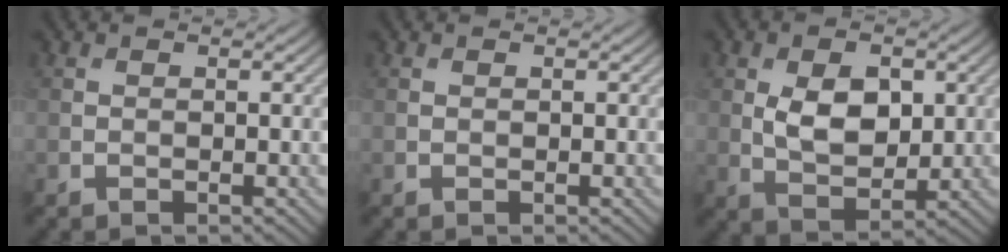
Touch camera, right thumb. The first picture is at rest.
{"total": 0.0}
{"total": 6.8, "force": [1.1, 4.2, 5.3], "torque": [-0.099, -0.004, 0.022]}